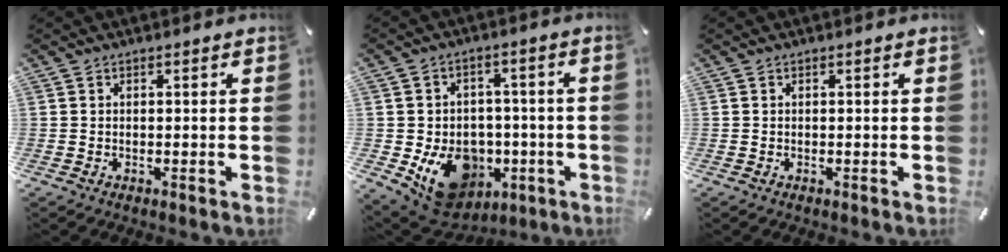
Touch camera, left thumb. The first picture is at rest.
{"total": 14.7, "force": [-4.9, 11.7, 7.6], "torque": [-0.102, 0.024, -0.067]}
{"total": 0.0}